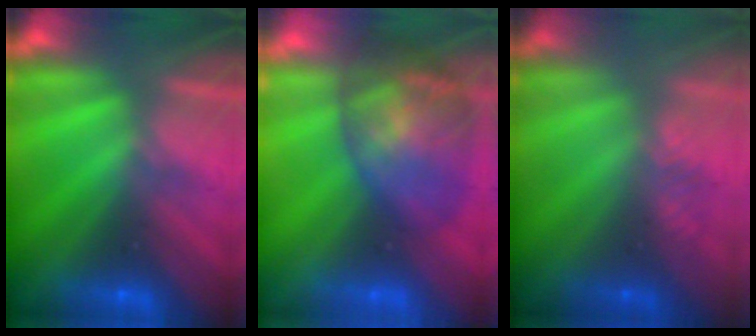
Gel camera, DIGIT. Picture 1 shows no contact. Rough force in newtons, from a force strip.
{"total": 7.2}
{"total": 2.9}